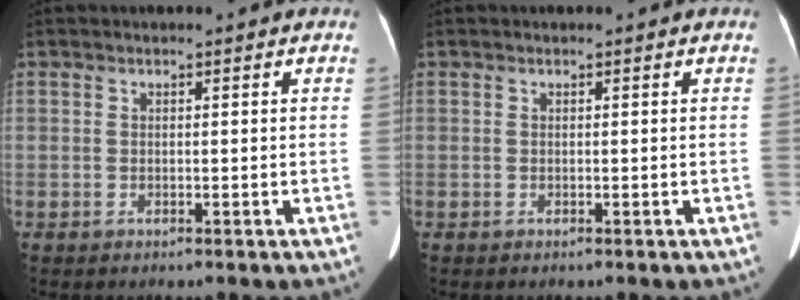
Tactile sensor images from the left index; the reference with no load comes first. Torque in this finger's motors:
{"motor_torque": [0.03, 0.05, 0.03, 0.01]}